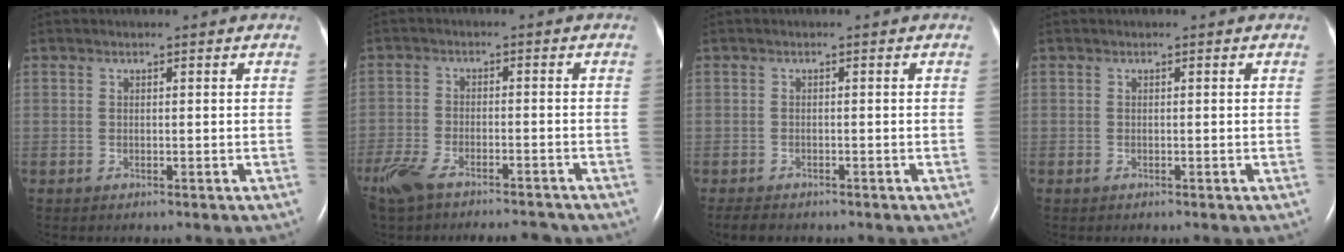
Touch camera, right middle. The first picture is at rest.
{"total": 11.8, "force": [-9.7, 3.5, 5.8], "torque": [-0.118, -0.008, -0.155]}
{"total": 2.6, "force": [-2.2, 0.9, 1.1], "torque": [-0.025, -0.006, -0.028]}
{"total": 0.0}